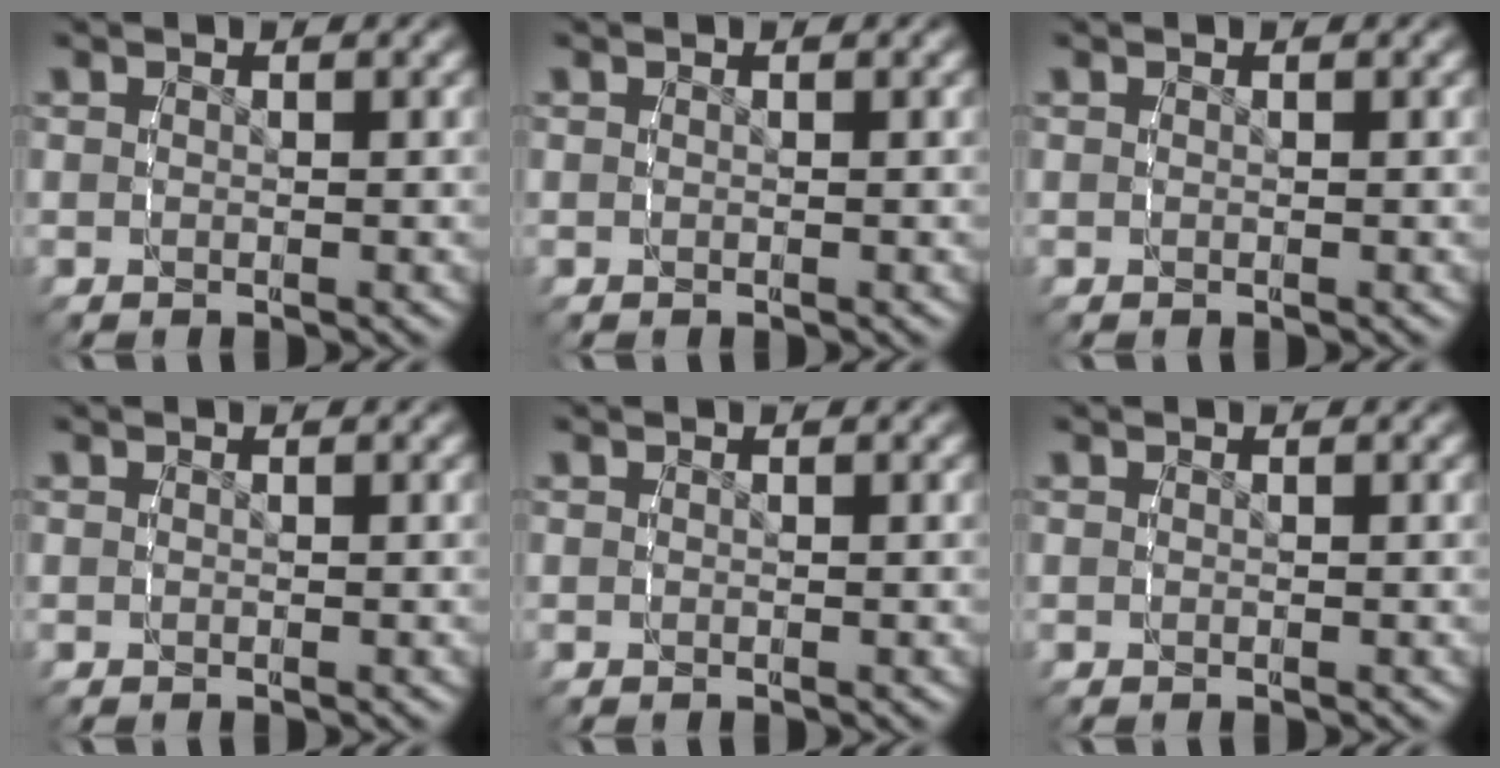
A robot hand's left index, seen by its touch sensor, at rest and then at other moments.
{"total": 0.0}
{"total": 0.0}
{"total": 0.0}
{"total": 0.0}
{"total": 0.0}